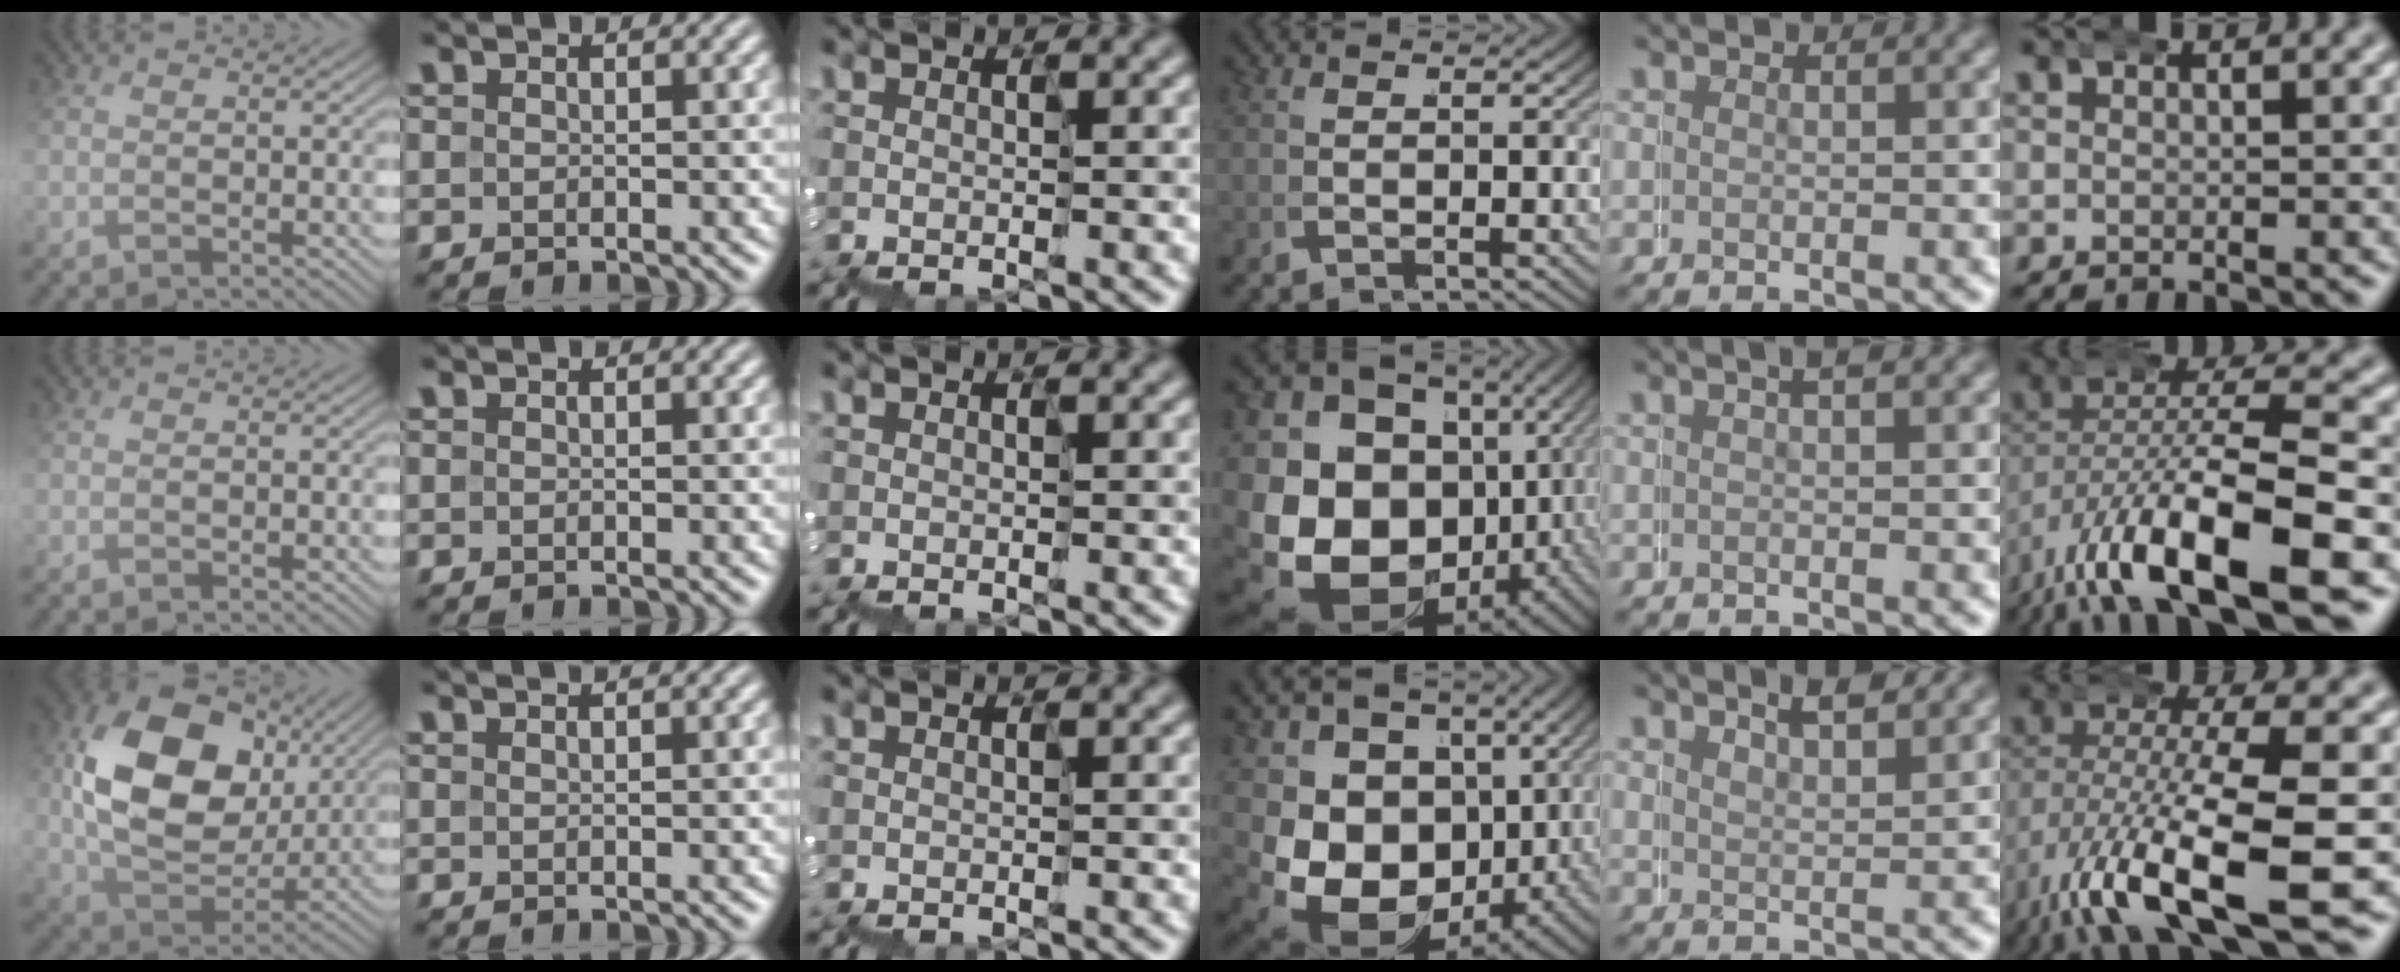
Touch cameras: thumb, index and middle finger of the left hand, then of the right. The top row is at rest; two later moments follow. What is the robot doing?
{"motion": "wrap", "object": "cloth"}